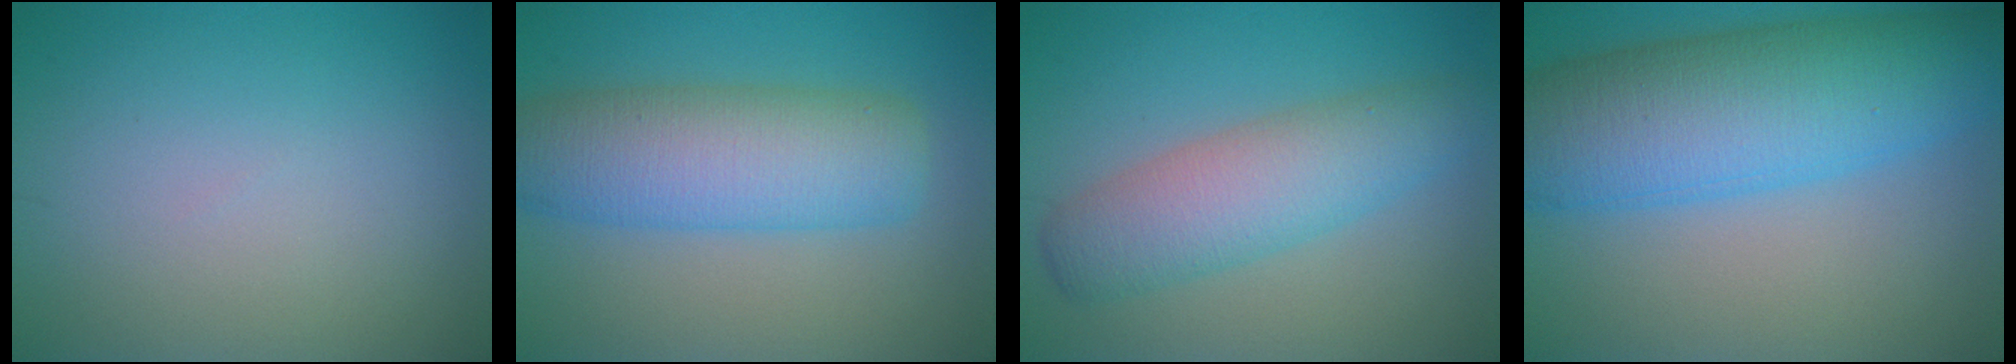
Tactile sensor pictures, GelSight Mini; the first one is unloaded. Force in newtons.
{"total": 7.9, "press": 7.9, "slide": 0.3}
{"total": 5.8, "press": 5.8, "slide": 0.2}
{"total": 11.7, "press": 11.7, "slide": 0.2}